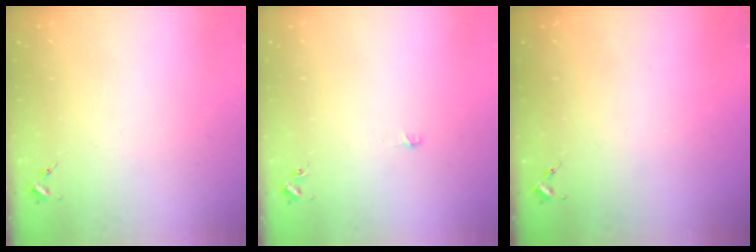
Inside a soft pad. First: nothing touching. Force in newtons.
{"total": 3.1, "press": 3.1, "slide": 0.2}
{"total": 0.0}